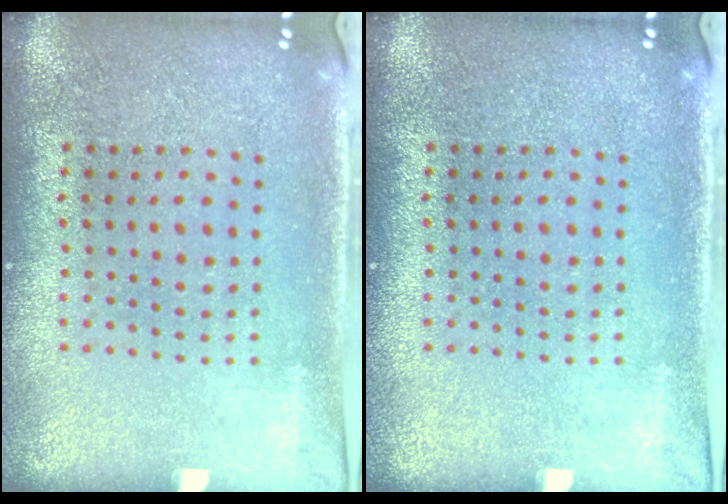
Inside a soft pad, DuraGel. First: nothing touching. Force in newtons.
{"total": 0.0}